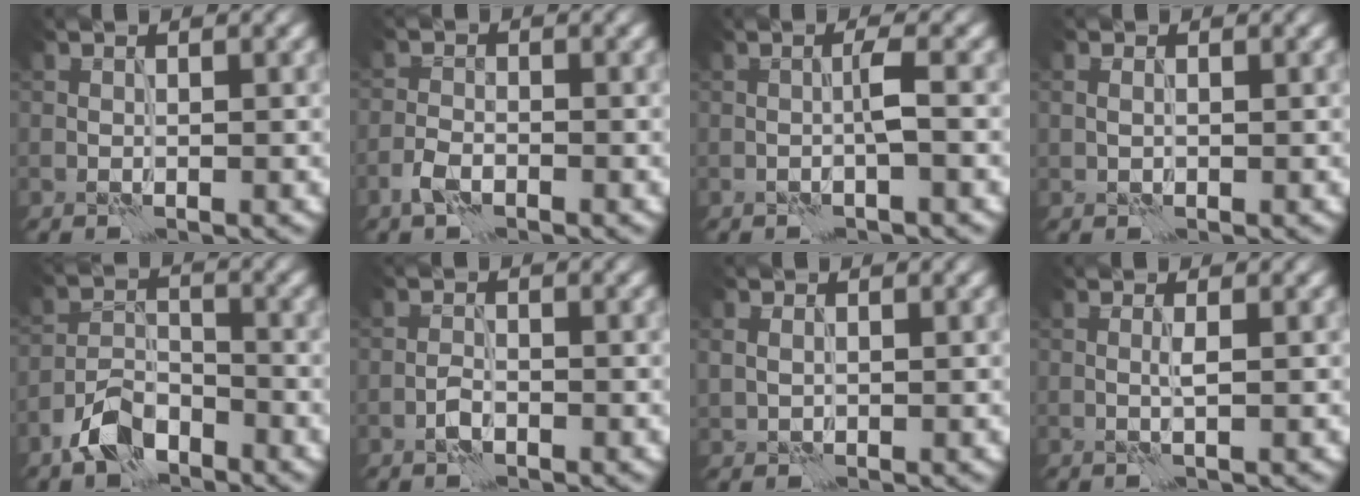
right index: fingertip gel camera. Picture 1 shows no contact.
{"total": 1.9, "force": [-1.3, 0.8, 1.2], "torque": [-0.026, 0.003, -0.031]}
{"total": 1.6, "force": [-0.5, -0.2, 1.5], "torque": [-0.028, 0.006, -0.011]}
{"total": 1.3, "force": [0.5, 0.9, 0.8], "torque": [-0.015, 0.004, 0.005]}
{"total": 4.7, "force": [-3.3, 2.3, 2.4], "torque": [-0.040, 0.004, -0.073]}
{"total": 1.4, "force": [-0.8, 0.6, 0.9], "torque": [-0.019, 0.003, -0.020]}
{"total": 1.3, "force": [0.5, 0.9, 0.8], "torque": [-0.019, 0.002, 0.013]}
{"total": 0.9, "force": [0.2, -0.2, 0.9], "torque": [-0.022, 0.002, 0.002]}